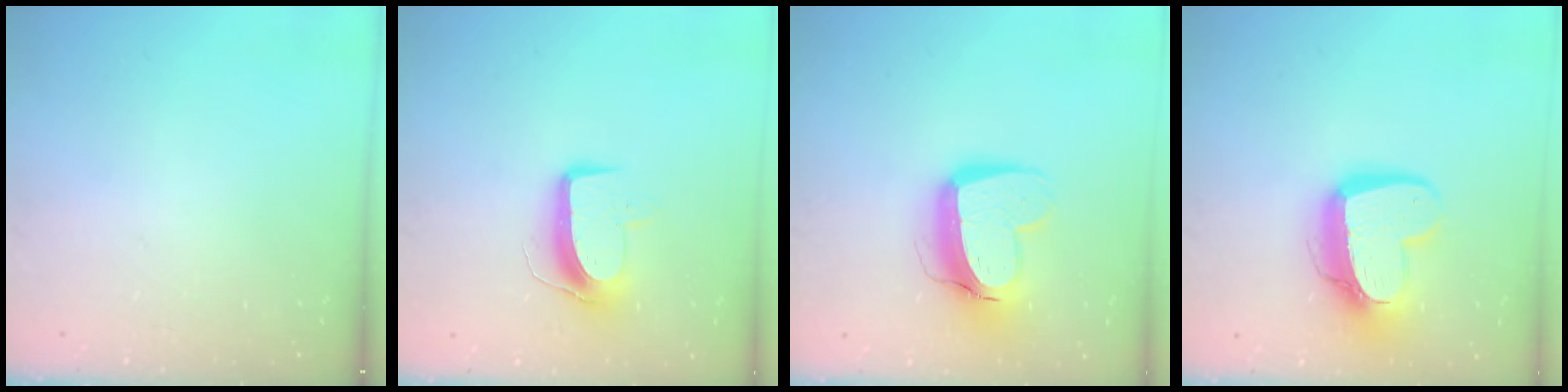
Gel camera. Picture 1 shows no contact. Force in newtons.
{"total": 10.0, "press": 10.0, "slide": 0.5}
{"total": 13.5, "press": 13.4, "slide": 1.4}
{"total": 14.4, "press": 14.3, "slide": 1.3}